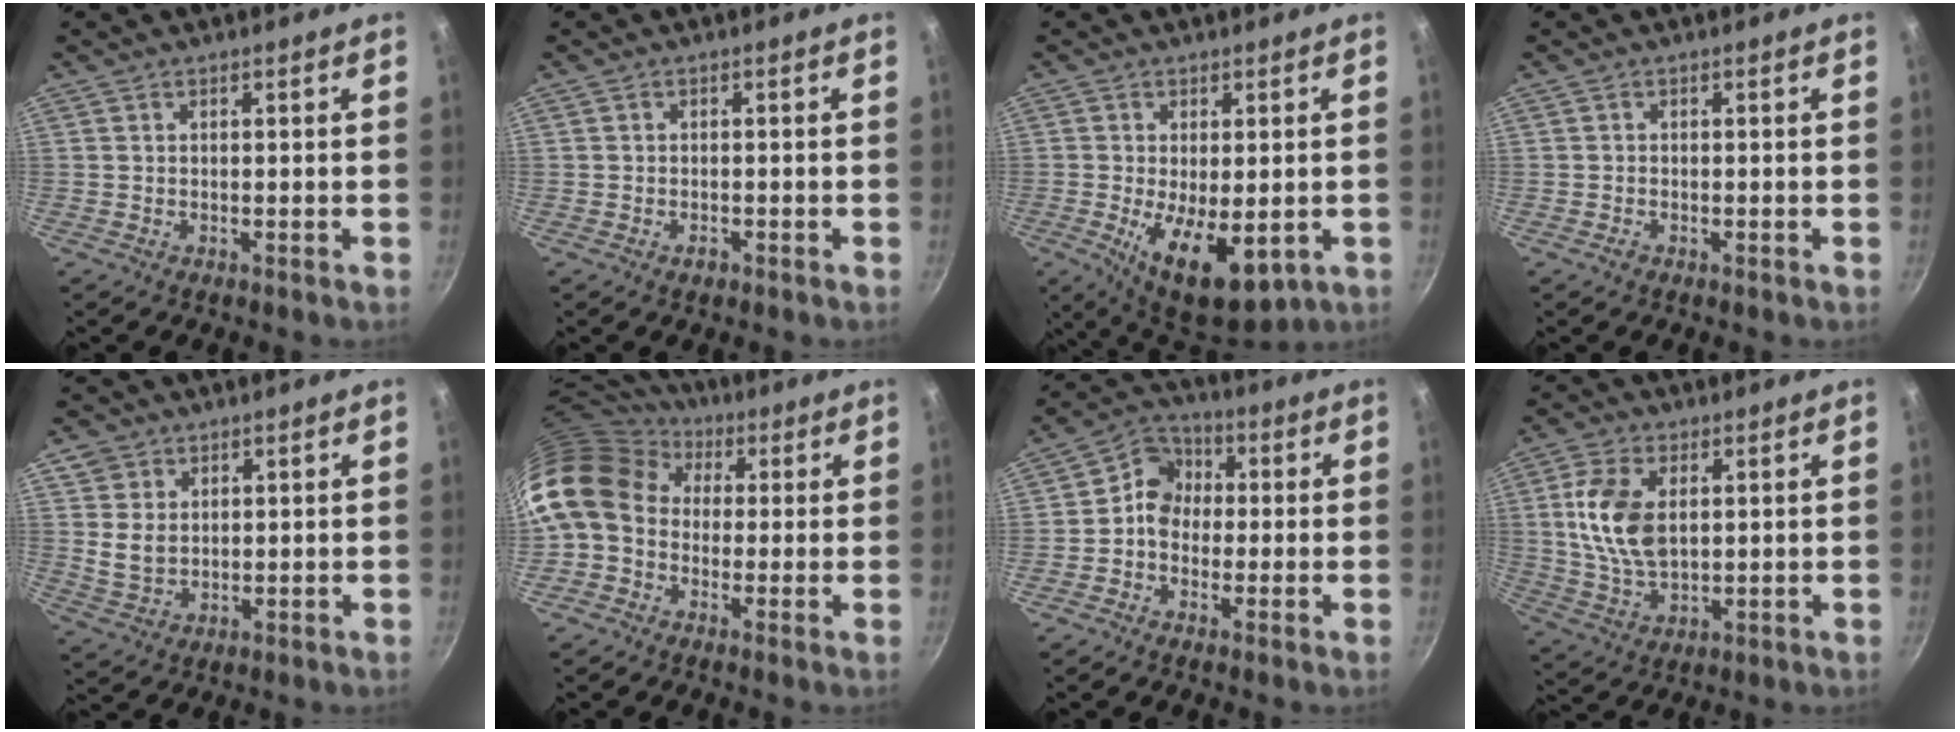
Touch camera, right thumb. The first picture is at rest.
{"total": 1.4, "force": [-0.8, 1.0, 0.7], "torque": [-0.010, 0.005, -0.012]}
{"total": 13.0, "force": [-2.9, 6.4, 10.9], "torque": [-0.160, -0.017, -0.030]}
{"total": 1.1, "force": [-0.6, 0.8, 0.4], "torque": [-0.006, 0.003, -0.009]}
{"total": 5.4, "force": [1.7, 4.4, 2.5], "torque": [-0.033, -0.011, 0.036]}
{"total": 16.2, "force": [1.9, 12.9, 9.5], "torque": [-0.182, 0.036, 0.012]}
{"total": 7.8, "force": [-0.3, 6.7, 3.9], "torque": [-0.030, 0.023, -0.029]}
{"total": 11.7, "force": [2.1, 6.8, 9.2], "torque": [-0.173, -0.010, 0.044]}